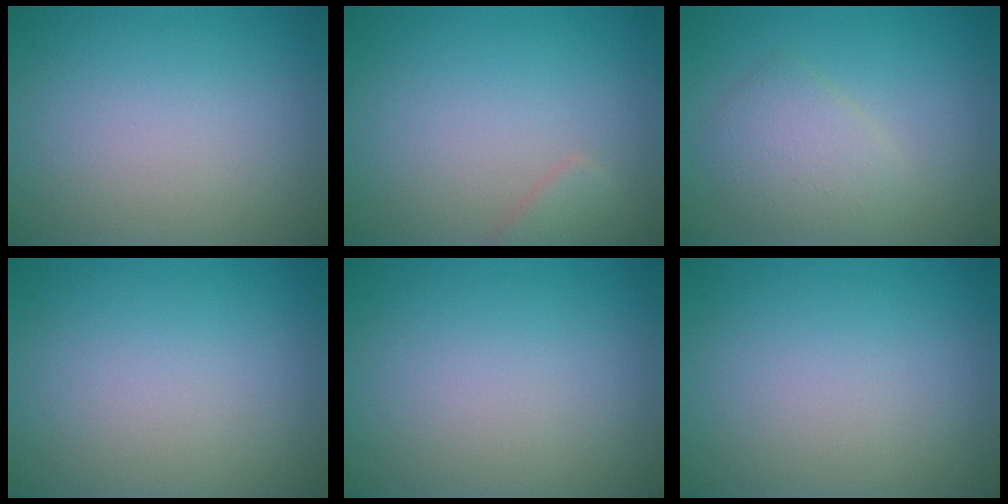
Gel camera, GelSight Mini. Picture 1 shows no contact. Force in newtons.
{"total": 1.3, "press": 1.3, "slide": 0.1}
{"total": 2.8, "press": 2.8, "slide": 0.2}
{"total": 0.0}
{"total": 0.0}
{"total": 0.0}